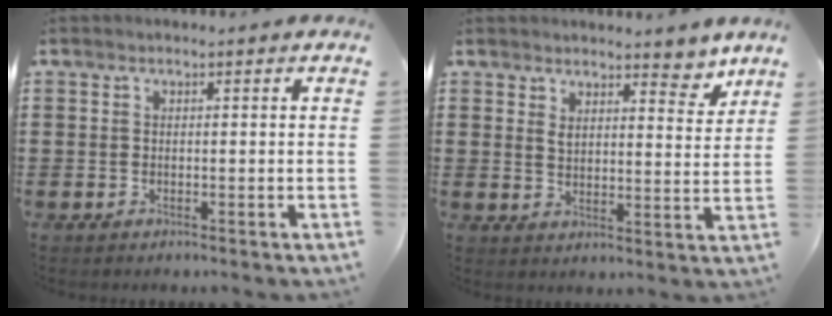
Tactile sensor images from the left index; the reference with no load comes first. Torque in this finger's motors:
{"motor_torque": [0.67, -0.67, 0.33, 0.07]}